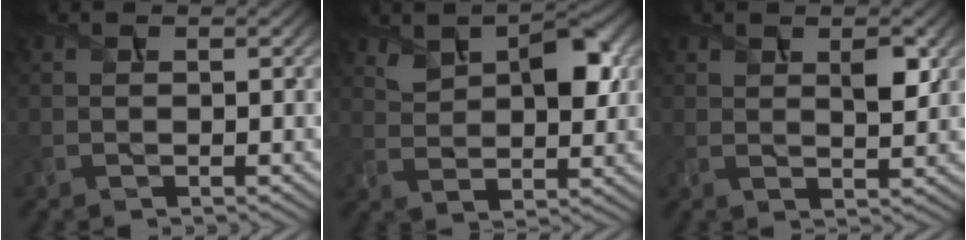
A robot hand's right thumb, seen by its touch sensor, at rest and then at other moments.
{"total": 7.7, "force": [3.3, 4.3, 5.5], "torque": [-0.103, -0.001, 0.063]}
{"total": 3.5, "force": [1.6, 1.5, 2.7], "torque": [-0.053, -0.004, 0.033]}